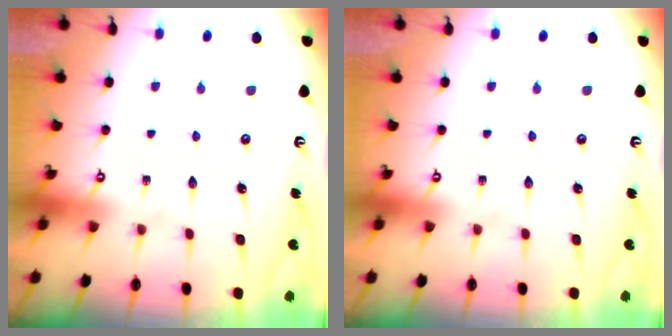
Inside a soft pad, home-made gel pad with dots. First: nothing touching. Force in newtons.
{"total": 0.0}